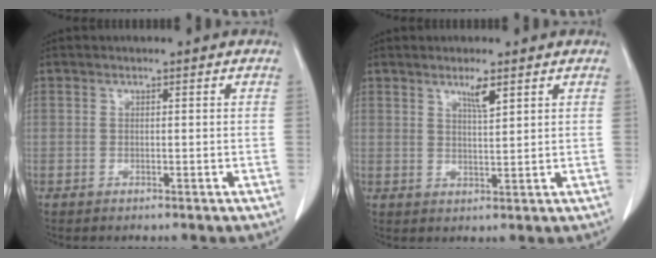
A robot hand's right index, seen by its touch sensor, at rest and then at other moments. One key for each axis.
{"total": 2.9, "fx": 1.9, "fy": 0.1, "fz": 2.2, "tx": -0.044, "ty": -0.005, "tz": 0.034}